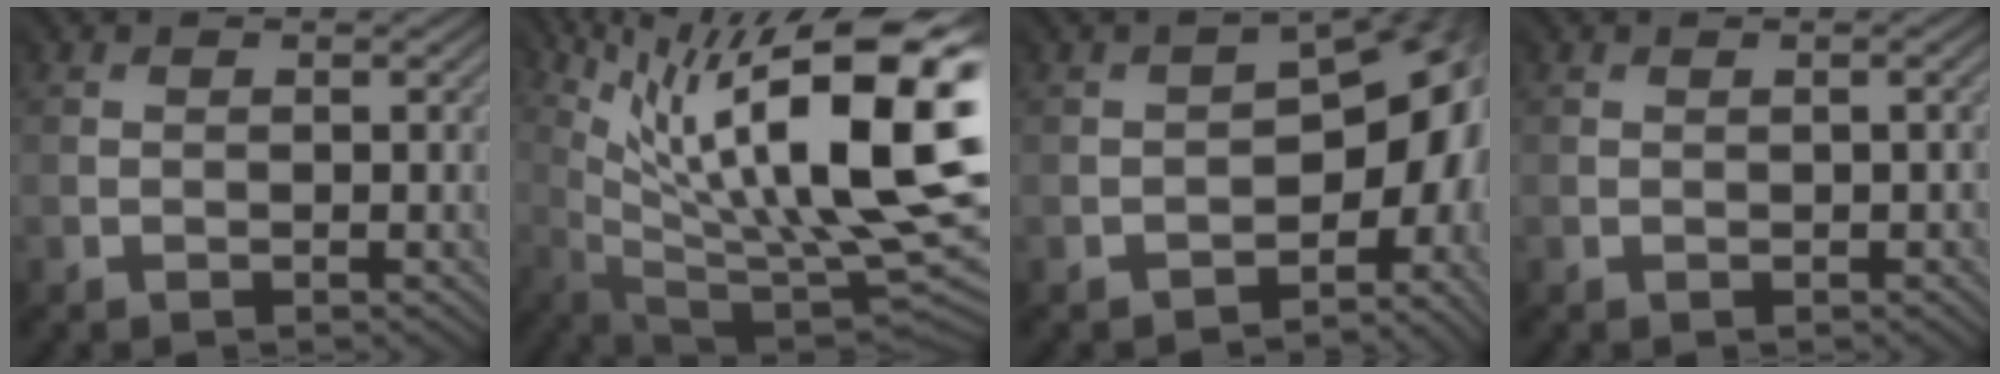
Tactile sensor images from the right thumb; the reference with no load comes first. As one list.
[{"total": 18.7, "force": [6.6, 5.4, 16.6], "torque": [-0.249, 0.020, 0.128]}, {"total": 12.4, "force": [-4.3, 7.5, 8.9], "torque": [-0.094, -0.025, -0.043]}, {"total": 0.0}]